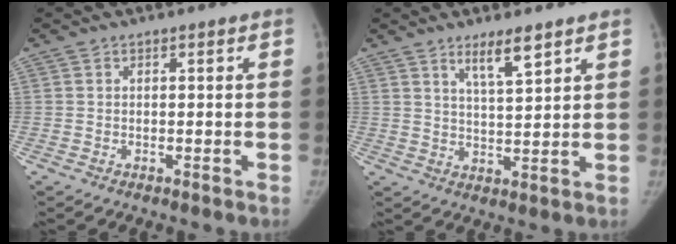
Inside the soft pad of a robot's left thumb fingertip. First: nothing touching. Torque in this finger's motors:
{"motor_torque": [-0.19, -0.09, 0.72, -0.40, 0.10]}